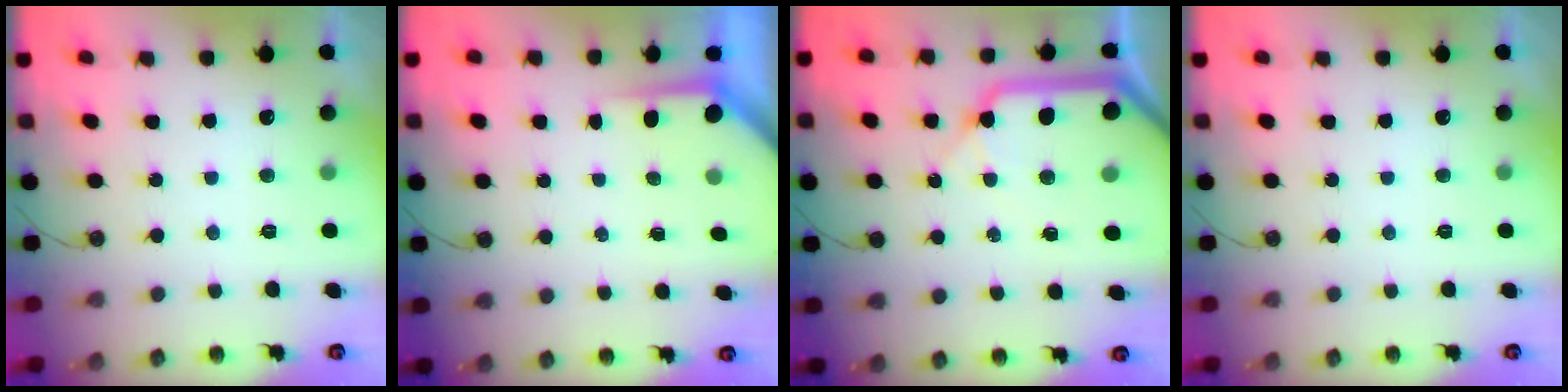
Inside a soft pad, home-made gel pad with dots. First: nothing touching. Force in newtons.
{"total": 3.5, "press": 3.5, "slide": 0.4}
{"total": 17.2, "press": 17.0, "slide": 2.4}
{"total": 0.0}